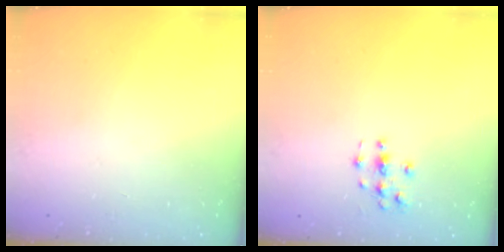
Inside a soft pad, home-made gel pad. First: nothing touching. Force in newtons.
{"total": 2.8, "press": 2.8, "slide": 0.3}